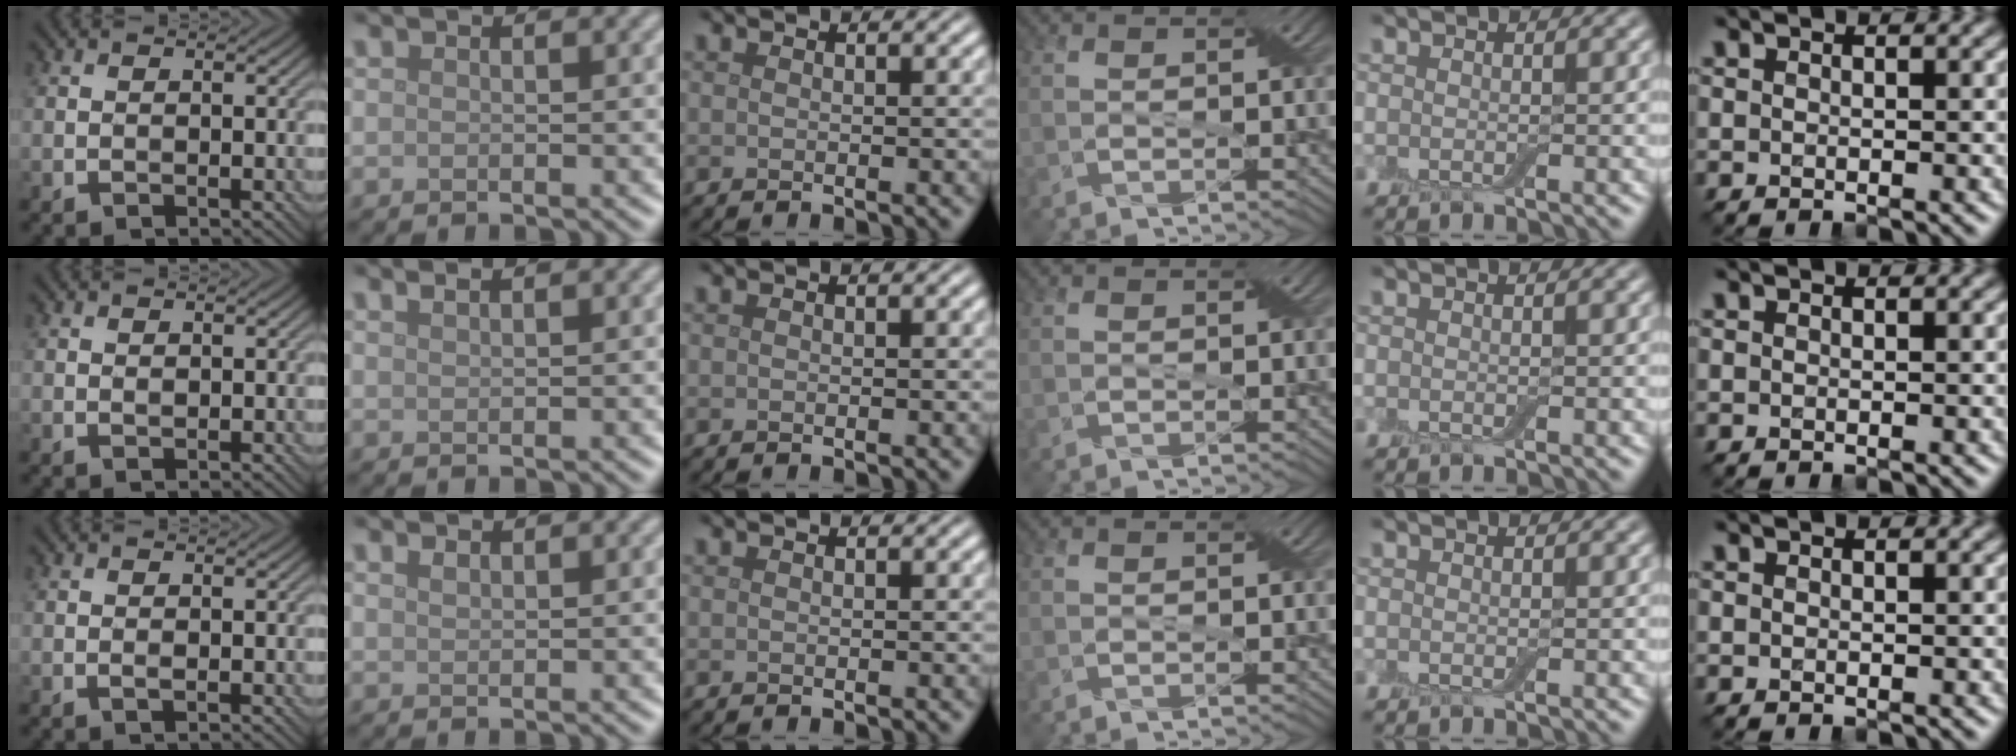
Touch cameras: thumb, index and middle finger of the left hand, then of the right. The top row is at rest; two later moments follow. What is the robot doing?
{"motion": "fold", "object": "bandage"}